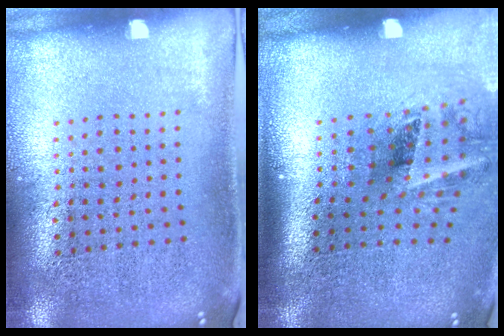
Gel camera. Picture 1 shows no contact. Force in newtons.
{"total": 2.0, "press": 1.3, "slide": 1.6}